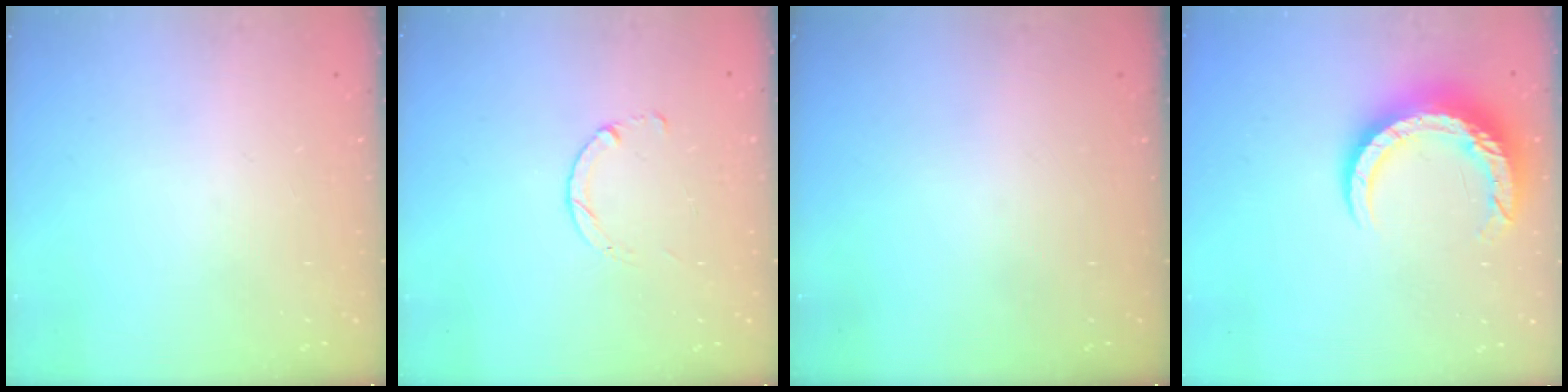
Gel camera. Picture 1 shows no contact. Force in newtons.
{"total": 1.8, "press": 1.8, "slide": 0.2}
{"total": 0.0}
{"total": 12.0, "press": 11.9, "slide": 1.2}